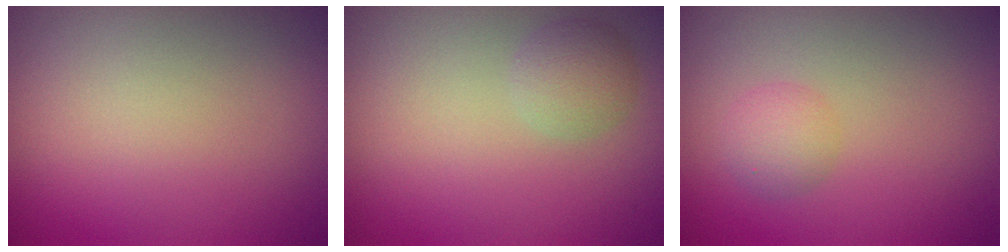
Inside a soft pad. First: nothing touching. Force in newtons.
{"total": 2.1, "press": 2.1, "slide": 0.0}
{"total": 1.8, "press": 1.8, "slide": 0.0}